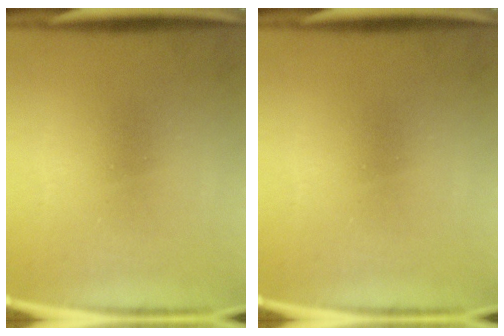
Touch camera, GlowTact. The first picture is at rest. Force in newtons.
{"total": 0.0}